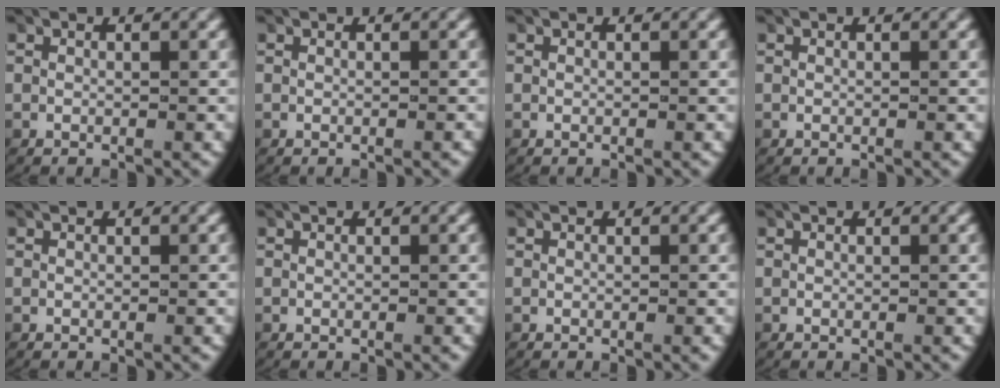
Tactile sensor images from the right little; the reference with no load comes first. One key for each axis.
{"total": 0.0}
{"total": 0.0}
{"total": 0.0}
{"total": 0.0}
{"total": 0.0}
{"total": 0.0}
{"total": 0.0}